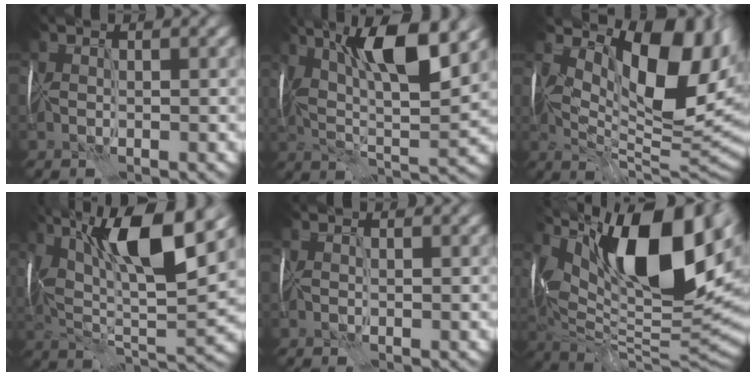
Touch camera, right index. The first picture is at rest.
{"total": 11.1, "force": [4.6, 3.5, 9.4], "torque": [-0.165, 0.007, 0.074]}
{"total": 12.6, "force": [4.0, 6.2, 10.2], "torque": [-0.155, -0.005, 0.075]}
{"total": 12.6, "force": [5.1, 4.0, 10.8], "torque": [-0.197, 0.012, 0.085]}
{"total": 0.0}
{"total": 18.8, "force": [6.2, 8.1, 15.8], "torque": [-0.256, 0.011, 0.106]}